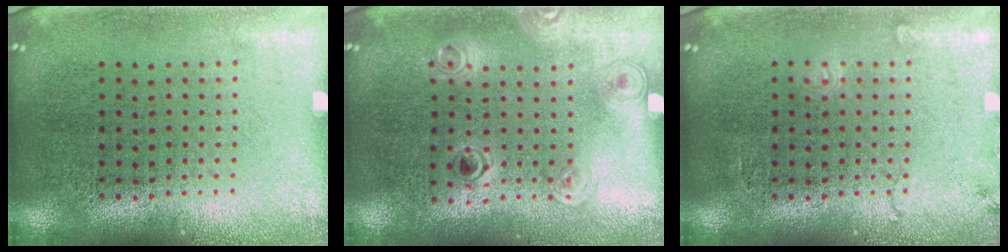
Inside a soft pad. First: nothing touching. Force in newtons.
{"total": 1.2, "press": 1.0, "slide": 0.6}
{"total": 1.3, "press": 1.3, "slide": 0.1}